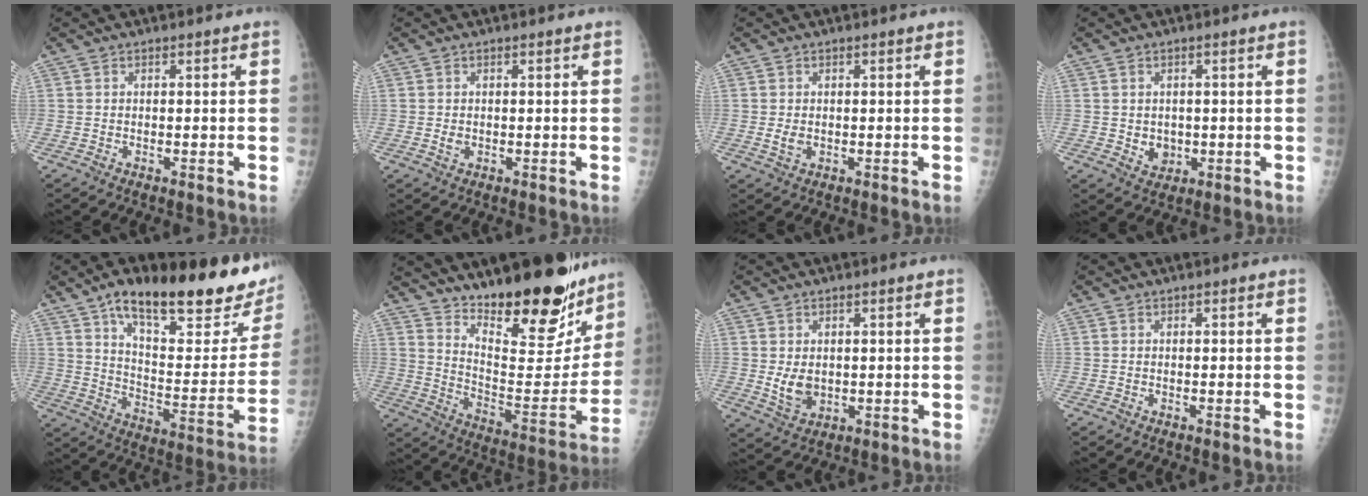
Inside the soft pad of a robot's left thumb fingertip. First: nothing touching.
{"total": 1.3, "force": [0.1, 0.9, 0.9], "torque": [-0.012, -0.001, 0.005]}
{"total": 2.0, "force": [0.1, 1.3, 1.5], "torque": [-0.024, -0.004, 0.007]}
{"total": 3.3, "force": [-0.1, 2.8, 1.8], "torque": [-0.015, -0.003, 0.010]}
{"total": 29.1, "force": [18.3, 9.3, 20.6], "torque": [-0.264, -0.056, 0.274]}
{"total": 23.6, "force": [17.7, 7.7, 13.6], "torque": [-0.157, -0.117, 0.271]}
{"total": 4.7, "force": [0.4, 3.3, 3.2], "torque": [-0.043, -0.012, 0.021]}
{"total": 0.0}